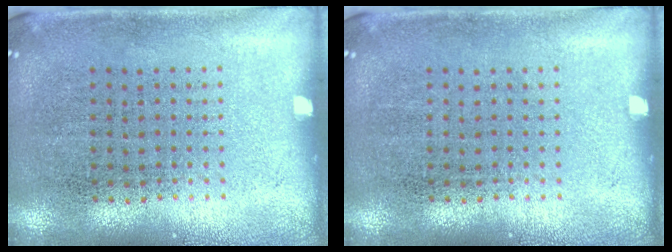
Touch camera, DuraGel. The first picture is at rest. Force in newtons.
{"total": 0.0}